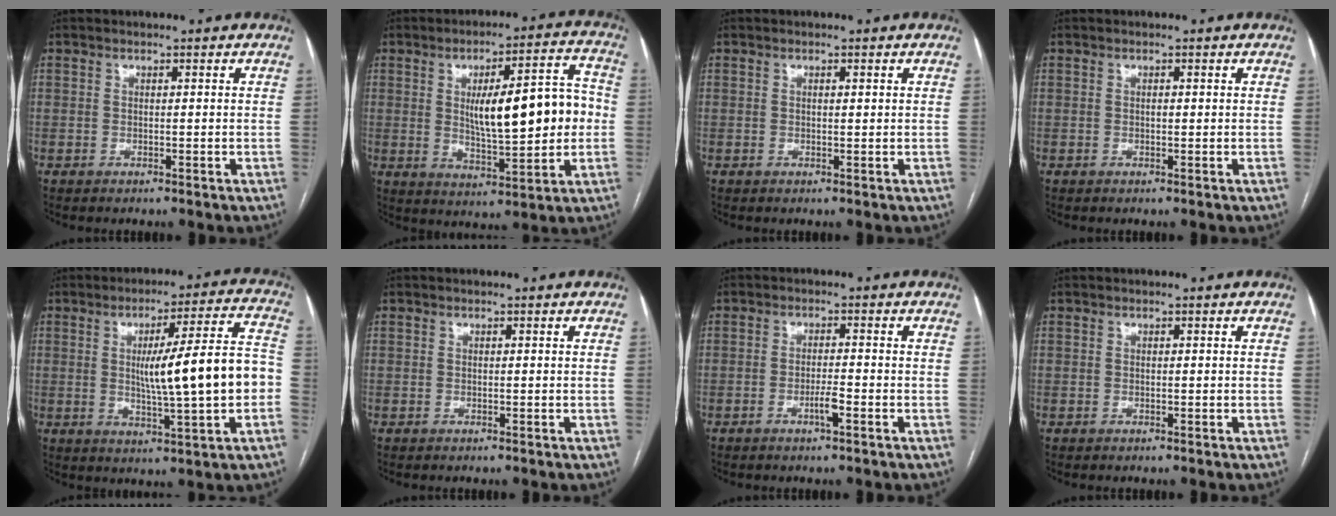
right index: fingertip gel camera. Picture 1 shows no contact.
{"total": 15.1, "force": [0.7, 3.7, 14.6], "torque": [-0.217, 0.021, 0.018]}
{"total": 0.7, "force": [0.2, 0.1, 0.6], "torque": [-0.014, 0.001, 0.003]}
{"total": 0.5, "force": [0.0, 0.2, 0.5], "torque": [-0.010, 0.000, 0.000]}
{"total": 14.8, "force": [-0.9, 0.8, 14.7], "torque": [-0.218, 0.018, -0.010]}
{"total": 0.0}
{"total": 2.5, "force": [-1.3, 0.1, 2.2], "torque": [-0.040, -0.001, -0.024]}
{"total": 0.0}